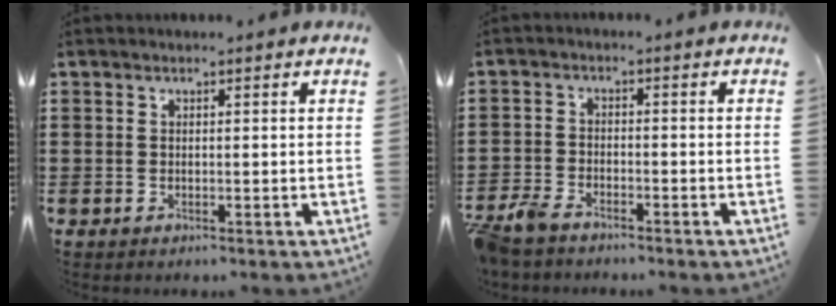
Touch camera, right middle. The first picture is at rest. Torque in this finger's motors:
{"motor_torque": [0.52, -0.46, 0.14, 0.07]}